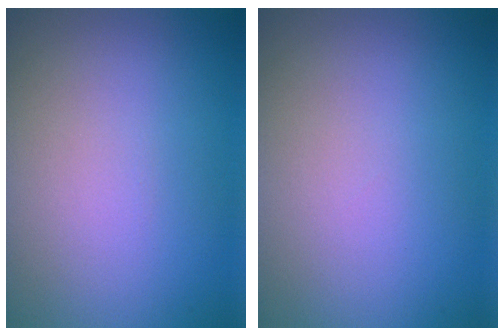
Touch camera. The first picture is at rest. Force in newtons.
{"total": 0.0}